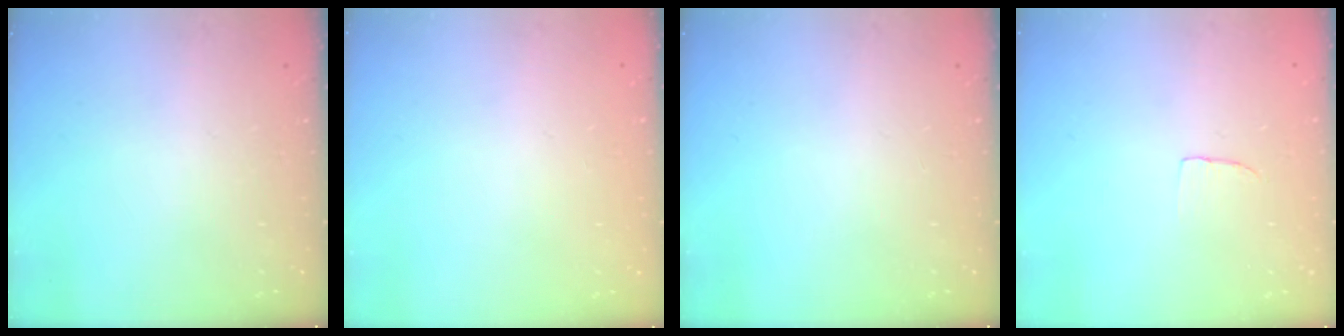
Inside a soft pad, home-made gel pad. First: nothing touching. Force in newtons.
{"total": 0.0}
{"total": 0.0}
{"total": 2.7, "press": 2.7, "slide": 0.2}